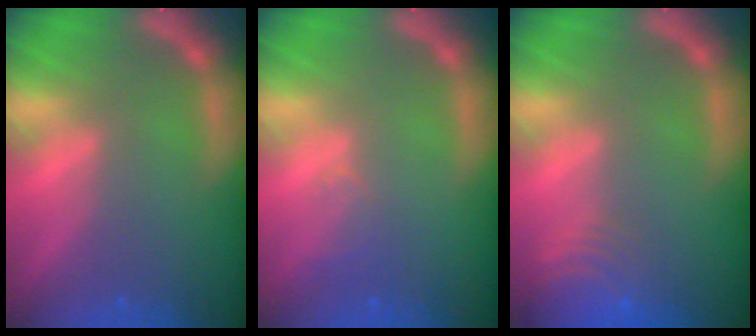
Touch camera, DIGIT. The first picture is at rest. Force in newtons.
{"total": 1.5}
{"total": 7.0}